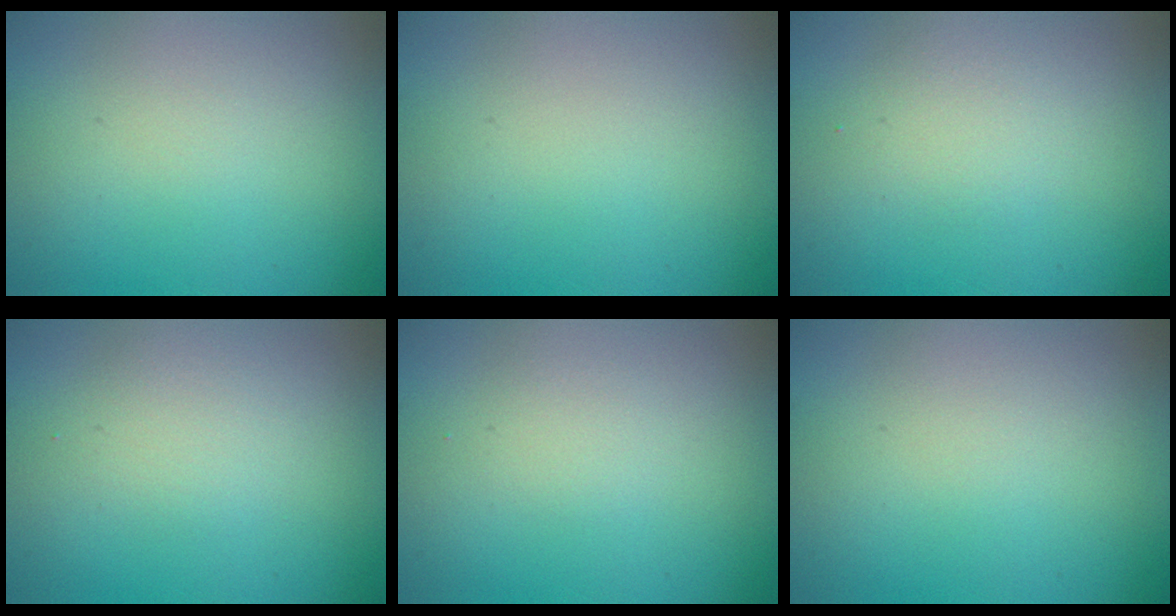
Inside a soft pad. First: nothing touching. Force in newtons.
{"total": 0.0}
{"total": 1.5, "press": 1.5, "slide": 0.1}
{"total": 1.7, "press": 1.7, "slide": 0.2}
{"total": 1.0, "press": 1.0, "slide": 0.1}
{"total": 0.0}